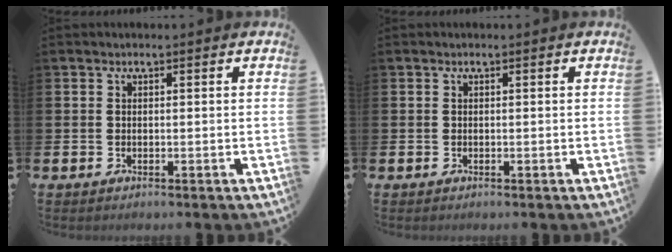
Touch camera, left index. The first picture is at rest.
{"total": 0.0}